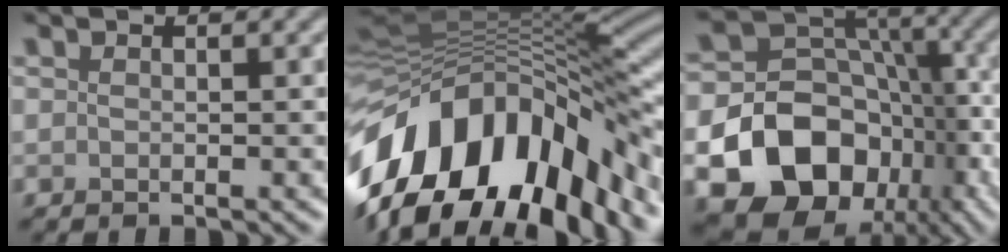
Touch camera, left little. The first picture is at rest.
{"total": 16.9, "force": [-6.2, 9.1, 12.8], "torque": [-0.232, -0.006, -0.111]}
{"total": 20.6, "force": [-8.4, 16.6, 8.9], "torque": [-0.166, -0.049, -0.140]}